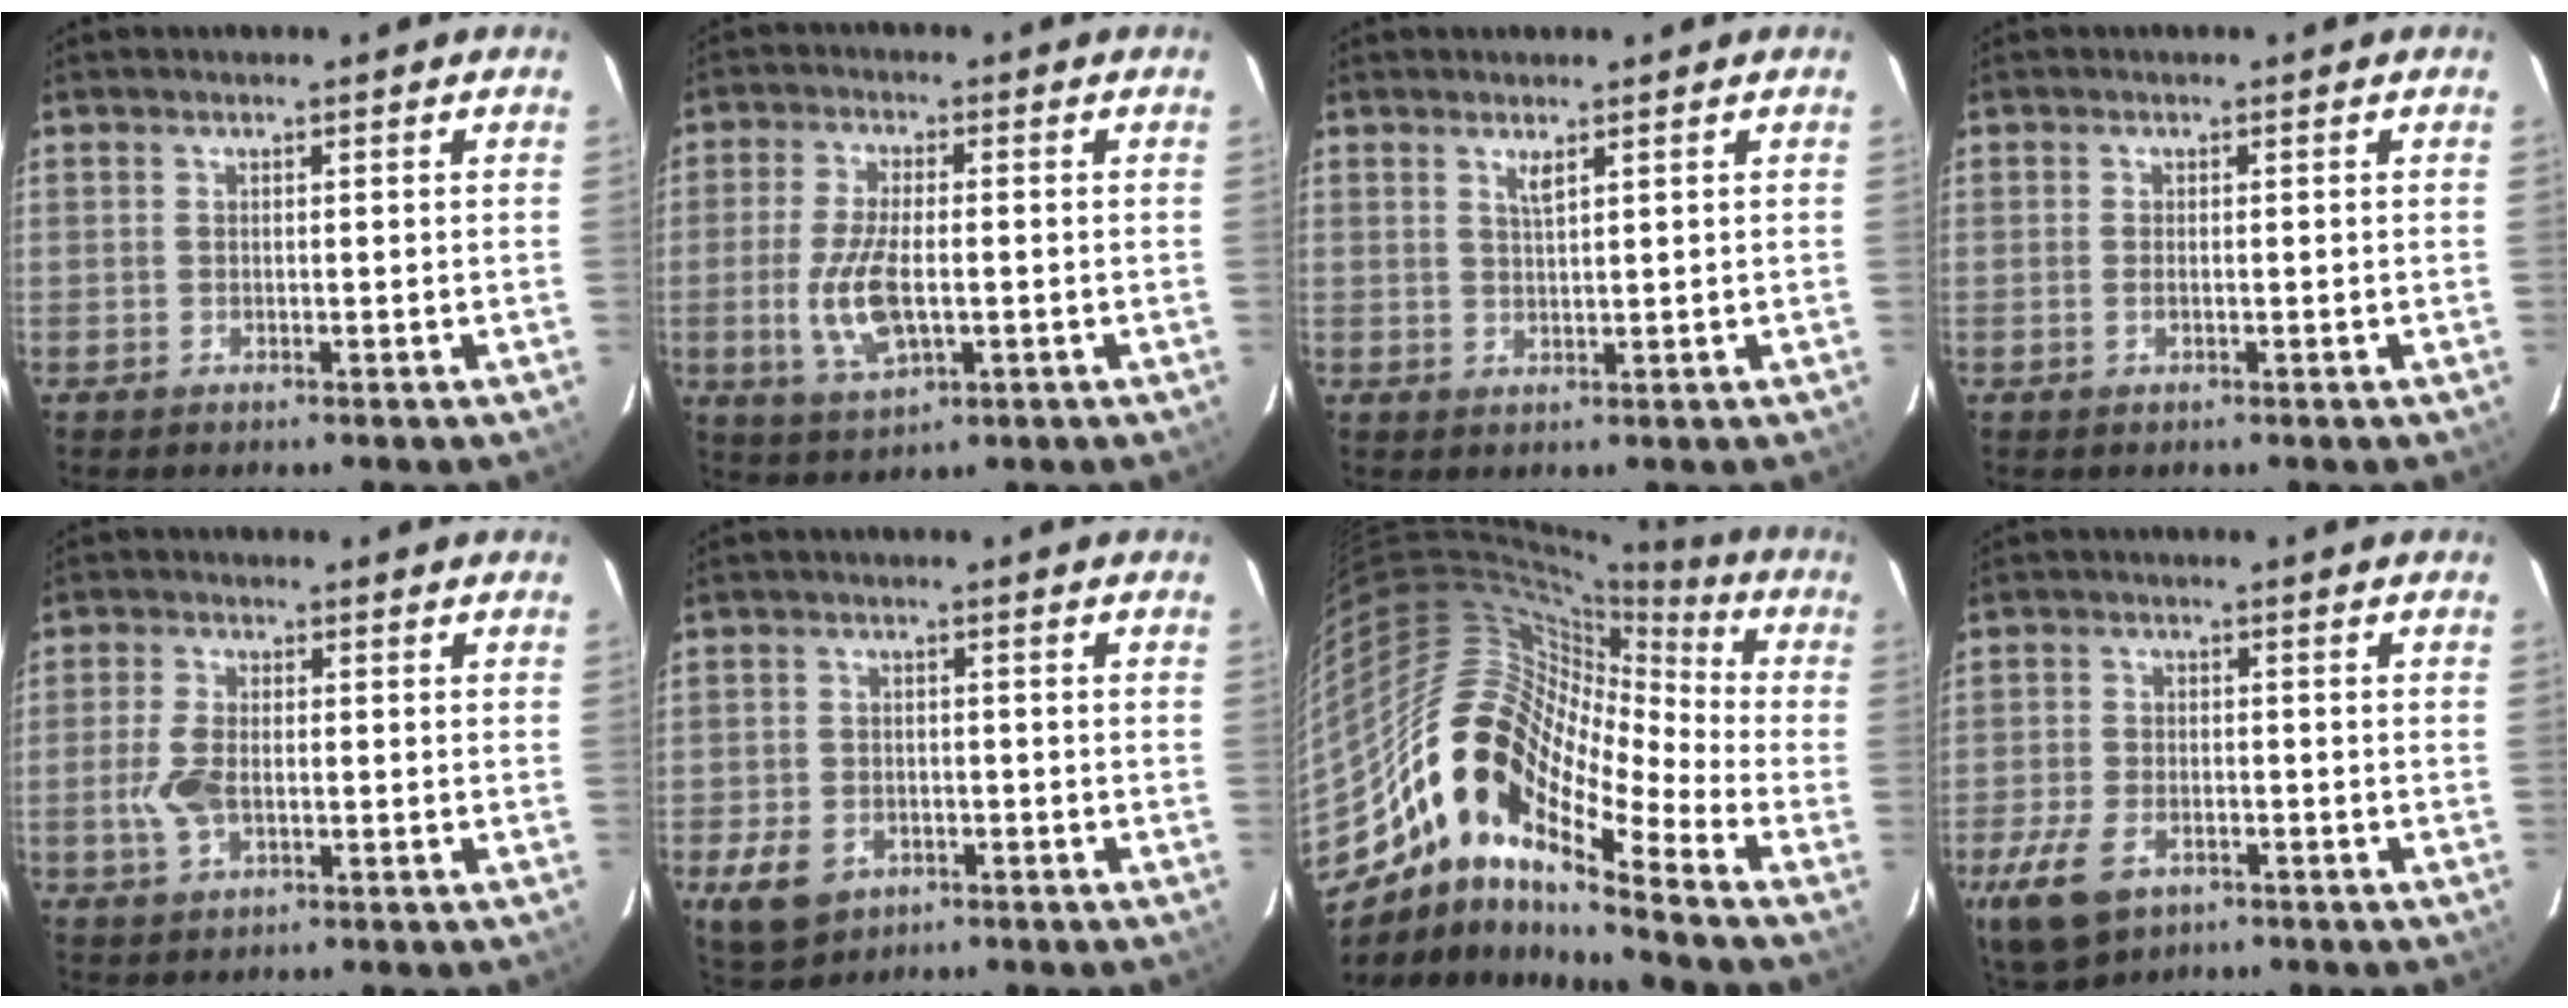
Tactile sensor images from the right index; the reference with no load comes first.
{"total": 9.9, "force": [-1.7, 4.0, 8.8], "torque": [-0.186, -0.009, -0.030]}
{"total": 1.8, "force": [1.1, 0.2, 1.3], "torque": [-0.024, -0.001, 0.019]}
{"total": 1.0, "force": [-0.2, 0.3, 0.9], "torque": [-0.020, 0.000, -0.005]}
{"total": 5.8, "force": [-1.1, 3.2, 4.7], "torque": [-0.106, 0.000, -0.020]}
{"total": 8.1, "force": [-3.8, 5.9, 4.0], "torque": [-0.106, -0.004, -0.057]}
{"total": 15.9, "force": [-9.5, 6.0, 11.2], "torque": [-0.169, 0.000, -0.195]}
{"total": 10.8, "force": [-5.9, 6.4, 6.3], "torque": [-0.161, -0.018, -0.102]}